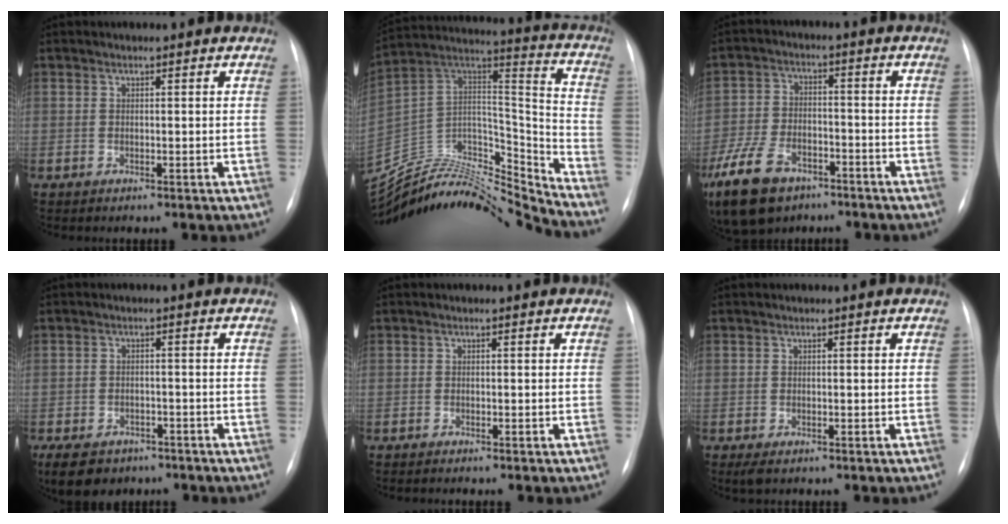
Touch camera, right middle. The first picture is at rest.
{"total": 24.6, "force": [-24.0, 1.8, 4.9], "torque": [-0.098, 0.041, -0.396]}
{"total": 14.3, "force": [-8.9, 7.8, 7.9], "torque": [-0.192, -0.010, -0.156]}
{"total": 9.8, "force": [-6.6, 6.1, 4.0], "torque": [-0.091, -0.004, -0.095]}
{"total": 0.8, "force": [-0.6, -0.1, 0.4], "torque": [-0.007, -0.002, -0.009]}
{"total": 1.6, "force": [-0.9, 0.7, 1.1], "torque": [-0.017, -0.003, -0.008]}